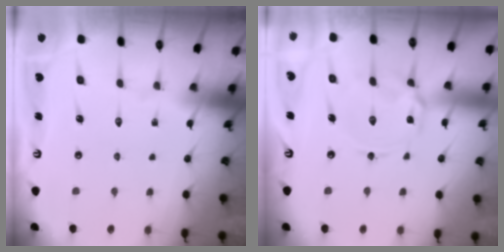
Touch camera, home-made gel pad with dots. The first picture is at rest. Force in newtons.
{"total": 6.1, "press": 6.1, "slide": 0.4}